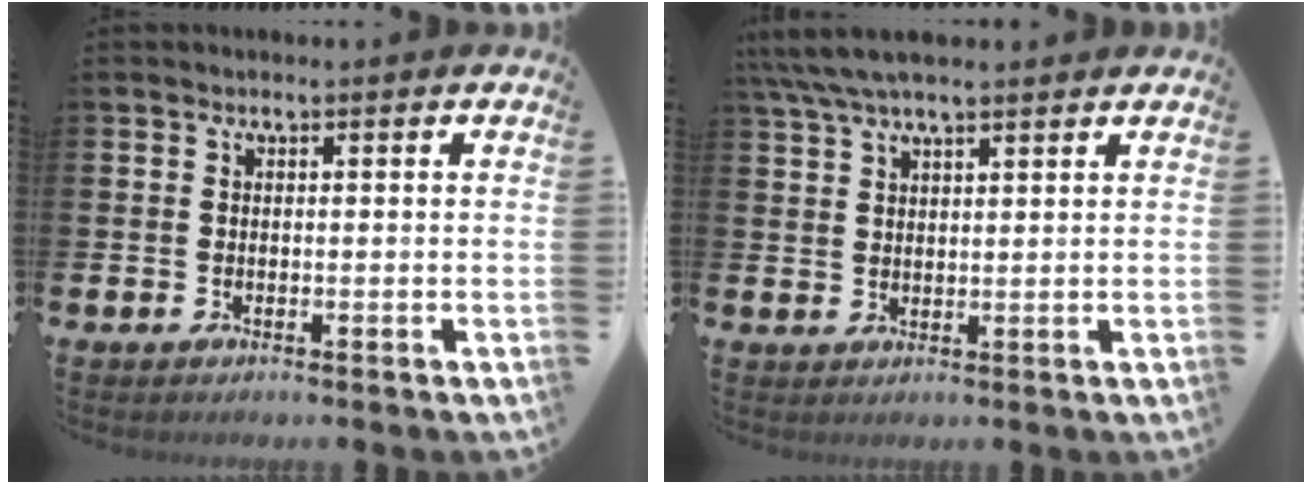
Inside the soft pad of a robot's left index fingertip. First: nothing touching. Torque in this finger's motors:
{"motor_torque": [1.03, -1.11, 1.05, 0.21]}